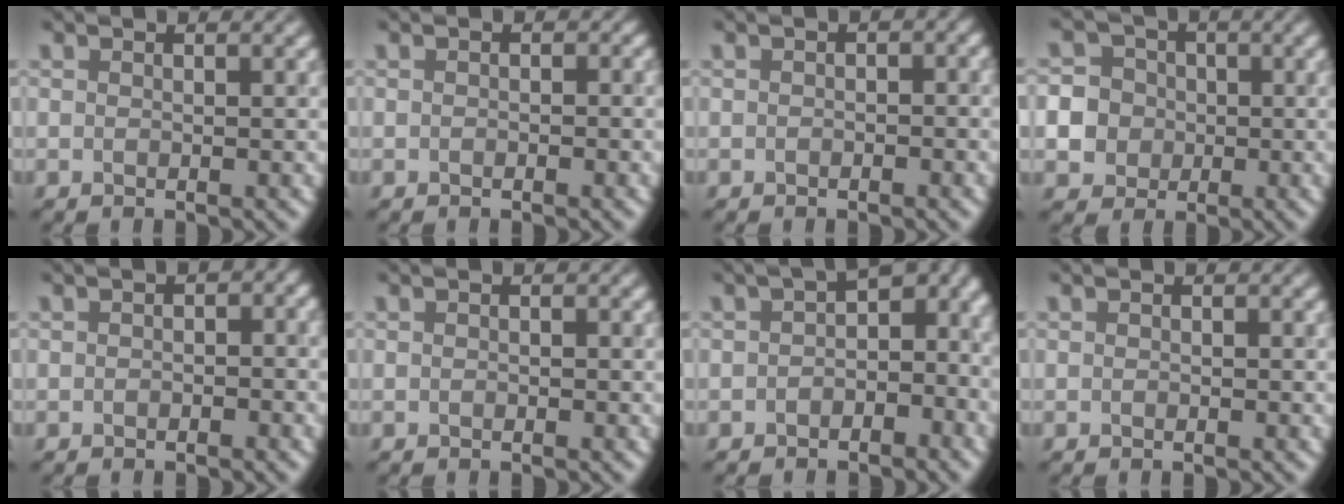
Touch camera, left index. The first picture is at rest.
{"total": 0.5, "force": [-0.2, 0.4, 0.3], "torque": [-0.005, -0.002, -0.005]}
{"total": 1.2, "force": [-0.3, 0.7, 0.9], "torque": [-0.013, 0.000, -0.005]}
{"total": 8.8, "force": [-1.4, 8.4, 2.4], "torque": [-0.064, 0.002, -0.045]}
{"total": 1.8, "force": [-0.2, 1.1, 1.4], "torque": [-0.017, 0.000, -0.005]}
{"total": 0.0}
{"total": 6.1, "force": [-1.1, 3.6, 4.9], "torque": [-0.044, 0.018, -0.032]}
{"total": 0.0}